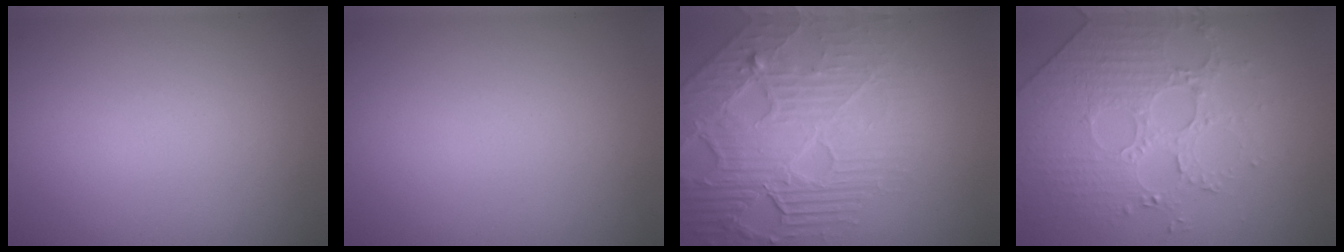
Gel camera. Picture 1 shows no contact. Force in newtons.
{"total": 0.0}
{"total": 8.5, "press": 5.8, "slide": 6.2}
{"total": 4.5, "press": 4.1, "slide": 2.0}